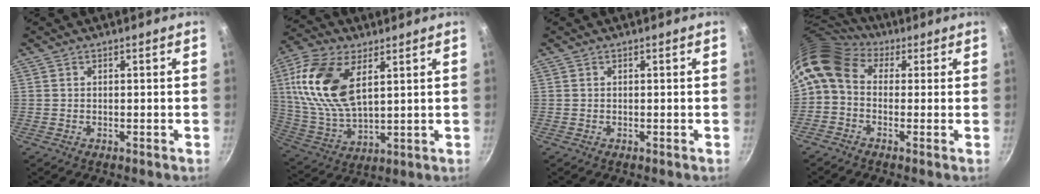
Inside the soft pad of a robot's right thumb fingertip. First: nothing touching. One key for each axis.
{"total": 17.6, "fx": 5.8, "fy": 9.5, "fz": 13.6, "tx": -0.261, "ty": -0.013, "tz": 0.120}
{"total": 0.0}
{"total": 9.8, "fx": 2.2, "fy": 7.3, "fz": 6.2, "tx": -0.113, "ty": 0.026, "tz": 0.018}